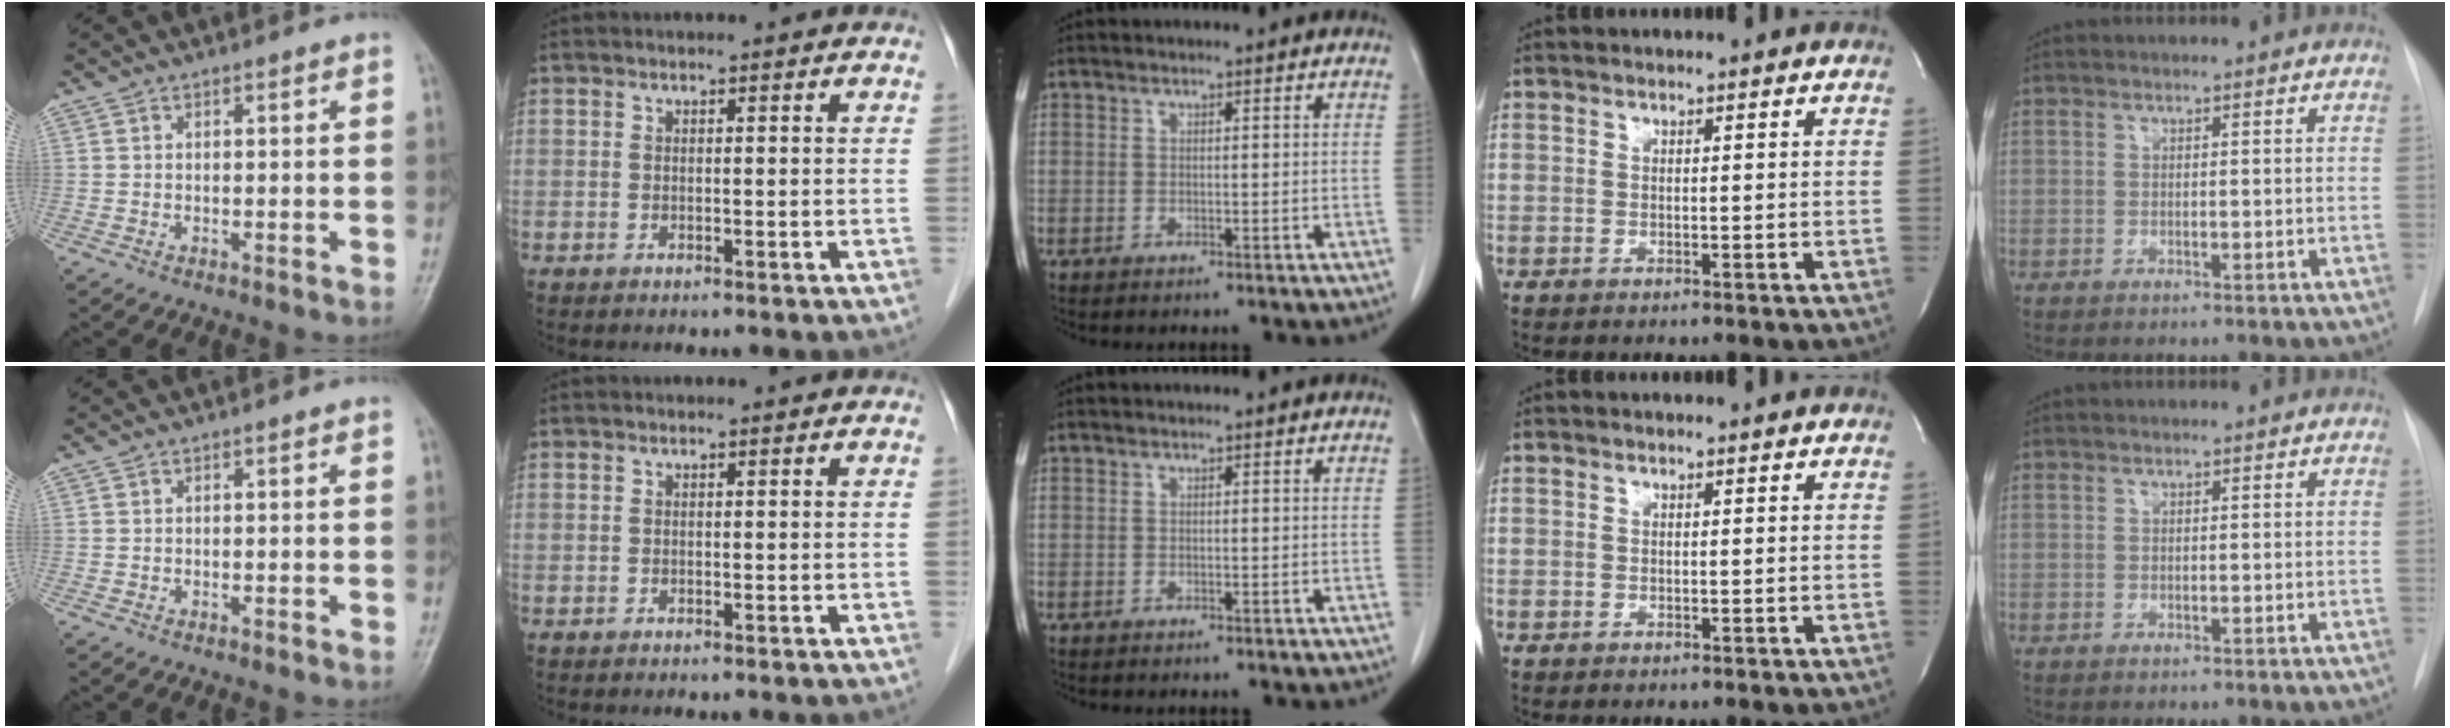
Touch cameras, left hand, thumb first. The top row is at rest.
{}